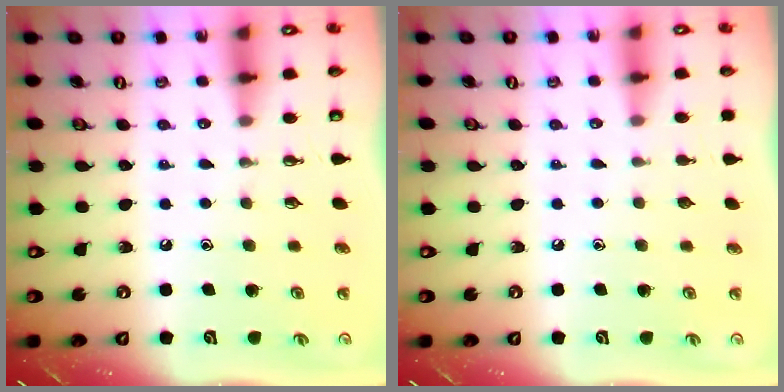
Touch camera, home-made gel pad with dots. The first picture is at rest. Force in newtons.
{"total": 0.0}